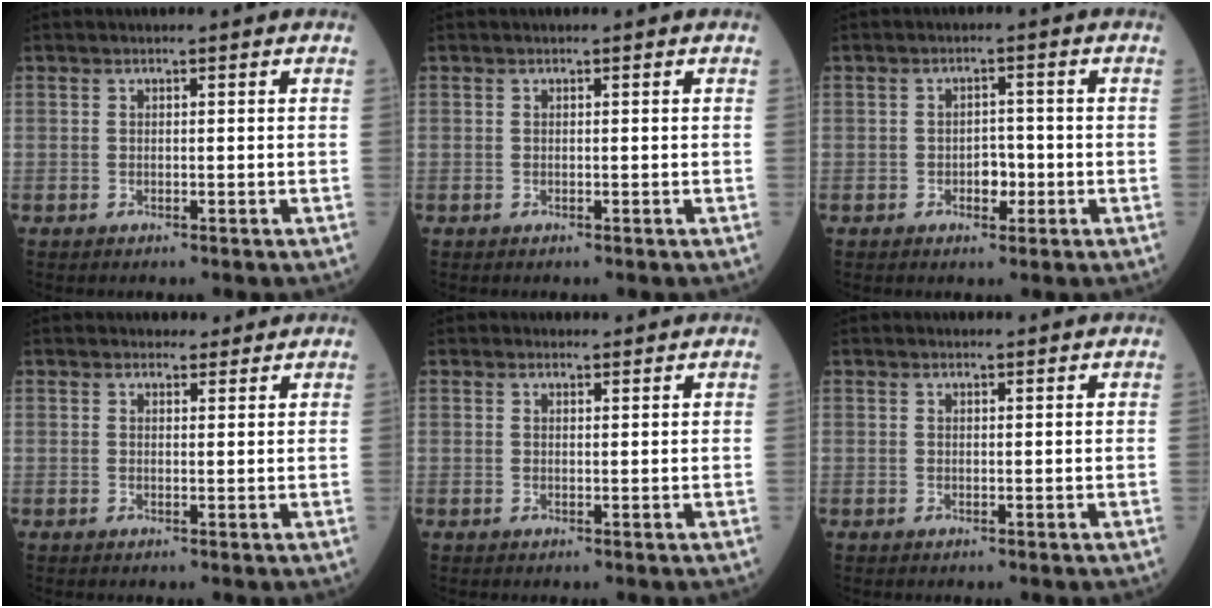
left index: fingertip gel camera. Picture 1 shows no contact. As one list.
[{"total": 0.0}, {"total": 2.6, "force": [-0.9, 1.6, 1.8], "torque": [-0.022, 0.006, -0.013]}, {"total": 2.1, "force": [1.9, 1.0, 0.1], "torque": [0.000, 0.001, 0.026]}, {"total": 1.1, "force": [1.0, 0.4, -0.1], "torque": [-0.004, 0.000, 0.014]}, {"total": 0.6, "force": [0.6, 0.1, -0.1], "torque": [-0.007, -0.004, 0.008]}]